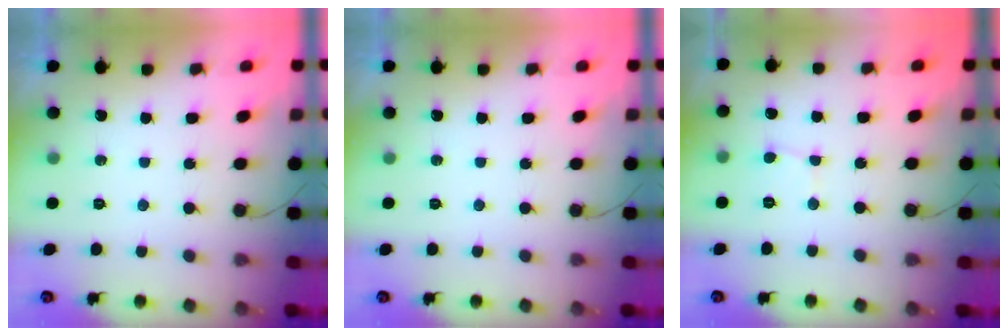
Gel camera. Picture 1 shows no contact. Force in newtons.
{"total": 0.0}
{"total": 2.8, "press": 2.8, "slide": 0.3}